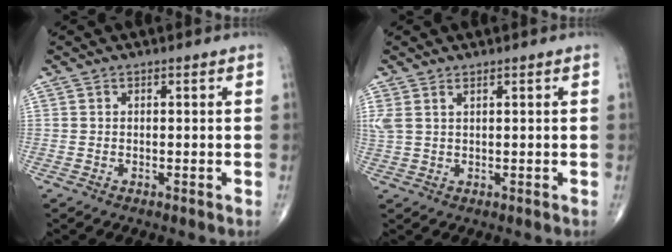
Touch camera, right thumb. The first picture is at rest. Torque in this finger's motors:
{"motor_torque": [0.03, 0.12, 0.51, 0.43, 0.10]}